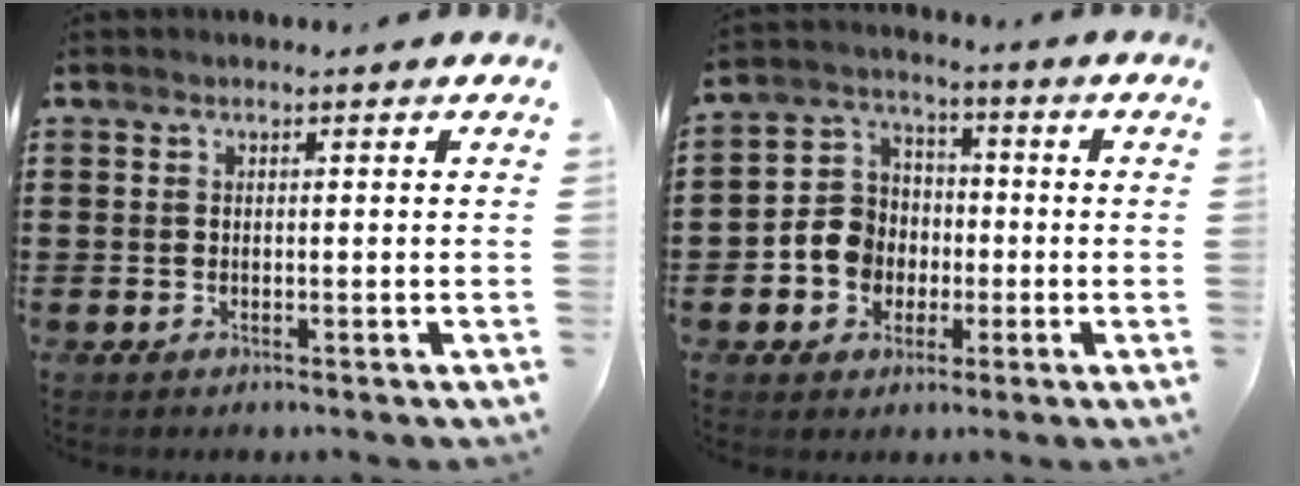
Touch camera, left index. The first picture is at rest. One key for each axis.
{"total": 7.0, "fx": -1.5, "fy": 6.5, "fz": 2.1, "tx": -0.070, "ty": 0.018, "tz": -0.030}